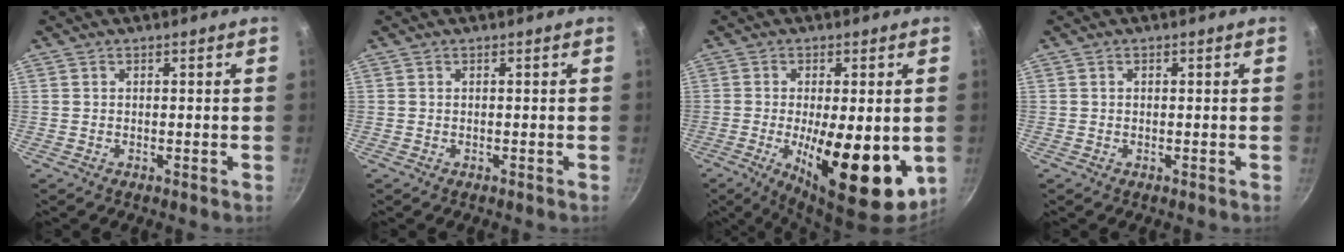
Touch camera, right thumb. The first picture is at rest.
{"total": 0.0}
{"total": 18.8, "force": [-4.1, 6.7, 17.1], "torque": [-0.228, -0.031, -0.038]}
{"total": 0.0}